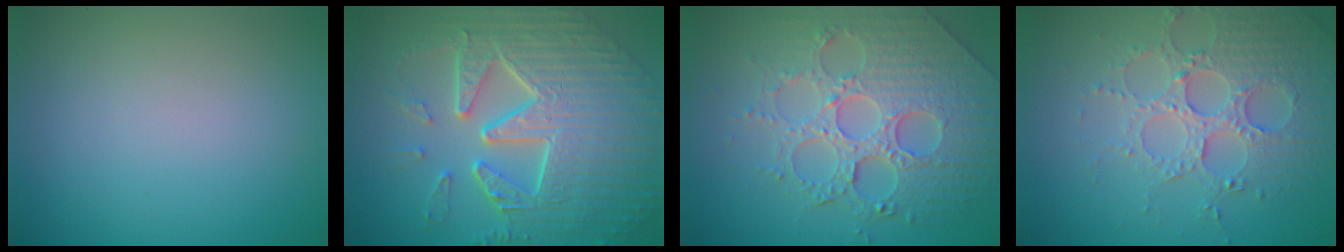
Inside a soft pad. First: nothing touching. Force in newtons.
{"total": 10.3, "press": 7.0, "slide": 7.5}
{"total": 7.3, "press": 6.0, "slide": 4.0}
{"total": 4.9, "press": 4.1, "slide": 2.7}